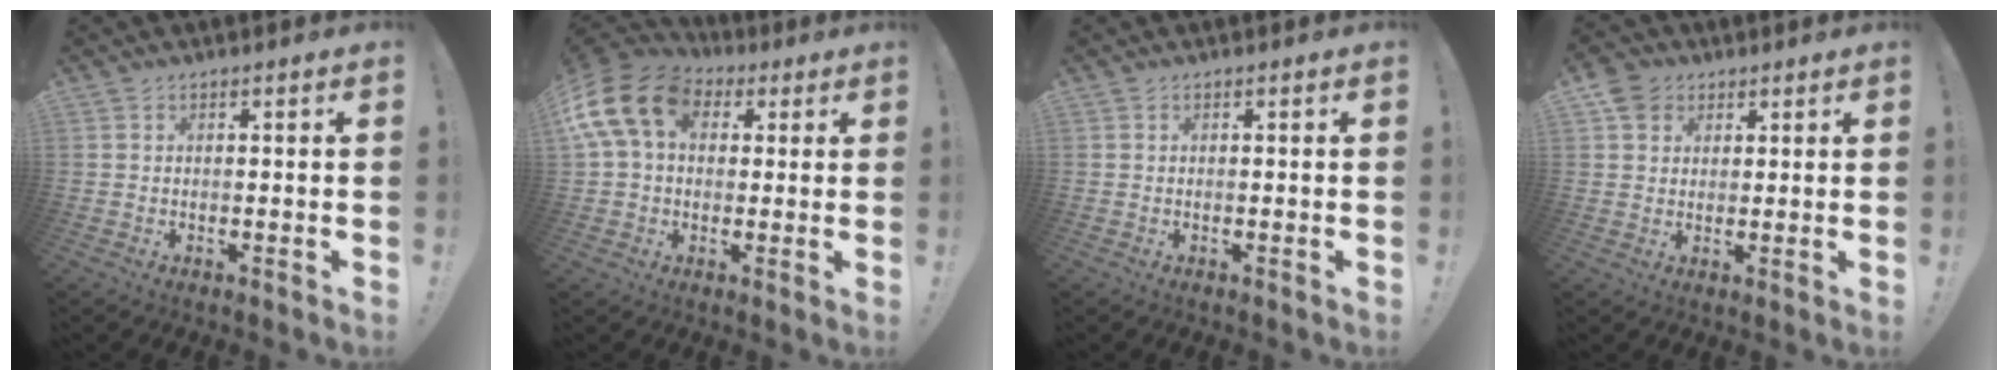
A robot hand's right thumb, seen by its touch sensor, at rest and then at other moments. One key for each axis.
{"total": 16.4, "fx": 4.8, "fy": 11.6, "fz": 10.5, "tx": -0.194, "ty": -0.001, "tz": 0.090}
{"total": 0.0}
{"total": 5.8, "fx": 2.9, "fy": 4.9, "fz": 1.3, "tx": -0.023, "ty": -0.010, "tz": 0.059}